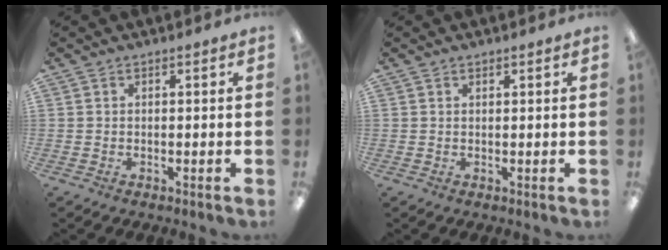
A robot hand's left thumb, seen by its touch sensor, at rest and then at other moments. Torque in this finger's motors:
{"motor_torque": [-0.05, -0.02, -0.21, -0.12, -0.01]}